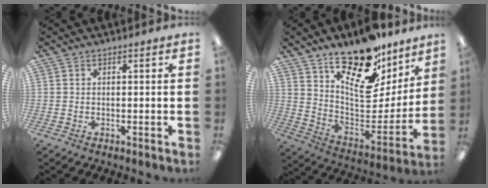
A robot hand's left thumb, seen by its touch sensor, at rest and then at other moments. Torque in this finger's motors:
{"motor_torque": [0.53, 0.74, -0.08, -0.19, 0.18]}